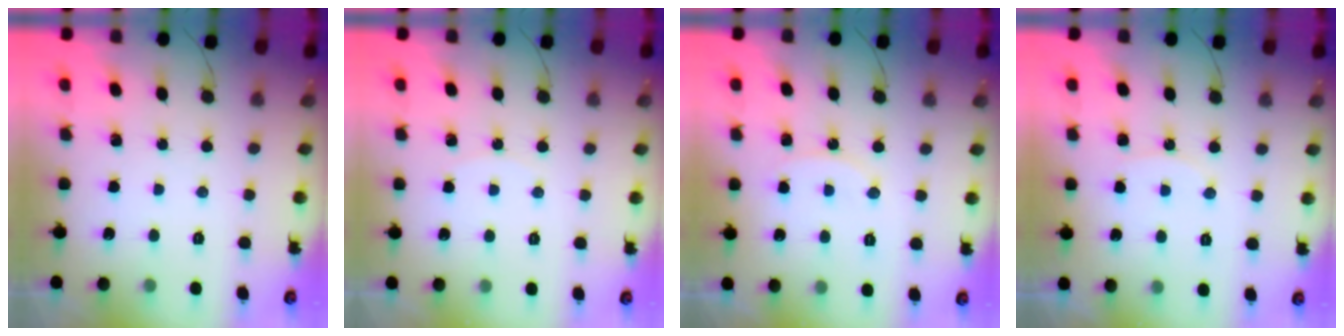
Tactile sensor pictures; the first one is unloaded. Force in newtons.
{"total": 3.9, "press": 3.1, "slide": 2.4}
{"total": 6.8, "press": 6.8, "slide": 0.2}
{"total": 5.1, "press": 5.0, "slide": 0.4}